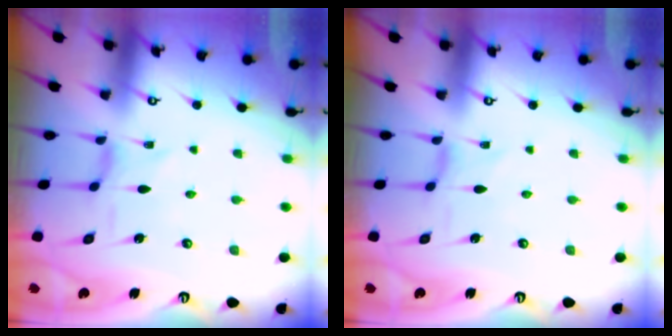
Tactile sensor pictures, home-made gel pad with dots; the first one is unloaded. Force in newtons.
{"total": 0.0}